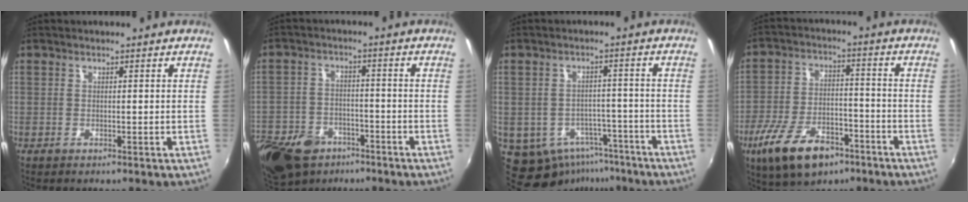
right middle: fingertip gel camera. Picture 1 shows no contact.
{"total": 16.7, "force": [-10.3, 10.6, 7.8], "torque": [-0.211, -0.018, -0.167]}
{"total": 11.8, "force": [-7.1, 8.4, 4.3], "torque": [-0.100, 0.005, -0.075]}
{"total": 15.2, "force": [-9.0, 7.5, 9.7], "torque": [-0.209, -0.017, -0.153]}